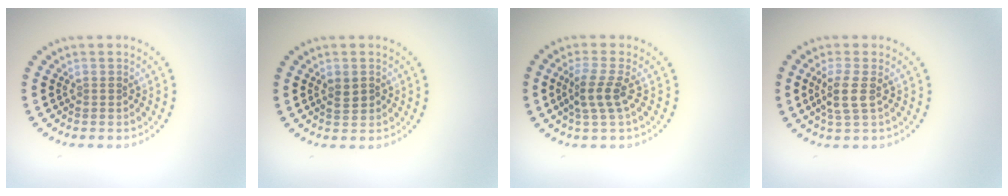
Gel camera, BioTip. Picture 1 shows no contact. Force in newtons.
{"total": 1.5, "press": 1.5, "slide": 0.3}
{"total": 2.4, "press": 2.1, "slide": 1.3}
{"total": 2.4, "press": 2.1, "slide": 1.2}